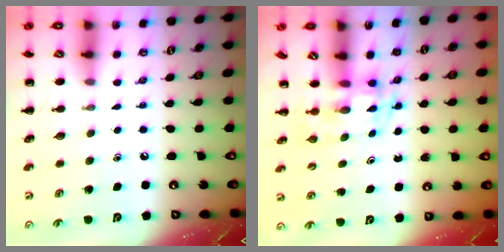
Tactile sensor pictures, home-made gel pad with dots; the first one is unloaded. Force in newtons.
{"total": 2.8, "press": 2.5, "slide": 1.3}